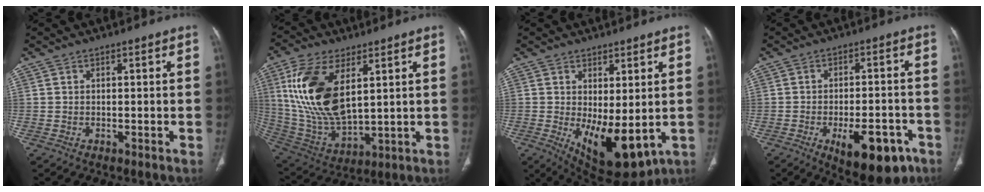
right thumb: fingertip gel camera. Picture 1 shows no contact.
{"total": 18.9, "force": [5.7, 9.4, 15.3], "torque": [-0.305, -0.026, 0.121]}
{"total": 11.7, "force": [-1.2, 5.3, 10.4], "torque": [-0.150, -0.021, 0.005]}
{"total": 13.1, "force": [-6.3, 5.9, 9.9], "torque": [-0.116, 0.021, -0.079]}